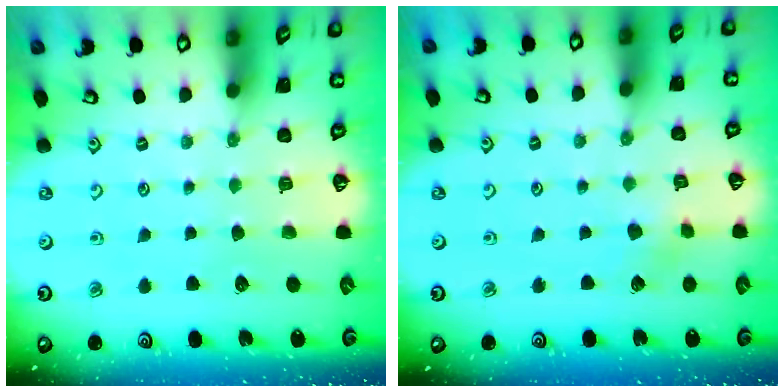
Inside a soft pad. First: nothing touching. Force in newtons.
{"total": 2.9, "press": 2.8, "slide": 0.8}